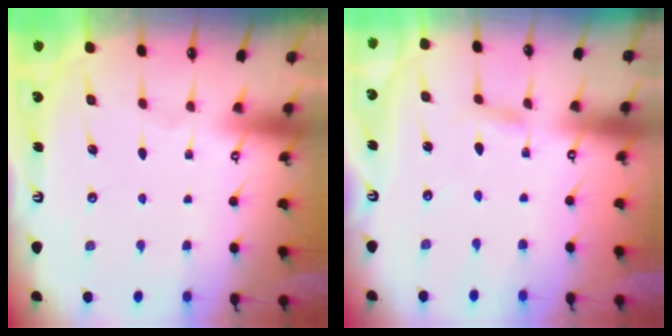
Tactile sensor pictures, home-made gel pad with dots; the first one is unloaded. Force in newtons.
{"total": 2.3, "press": 2.3, "slide": 0.3}